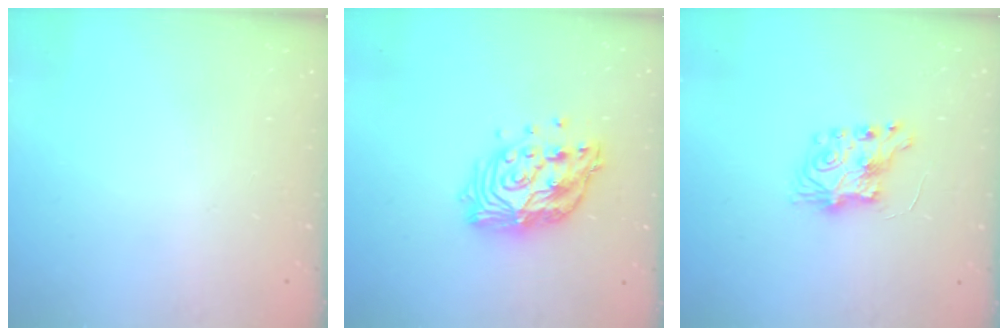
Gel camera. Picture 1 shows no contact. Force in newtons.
{"total": 16.8, "press": 16.7, "slide": 1.5}
{"total": 7.5, "press": 7.5, "slide": 0.2}